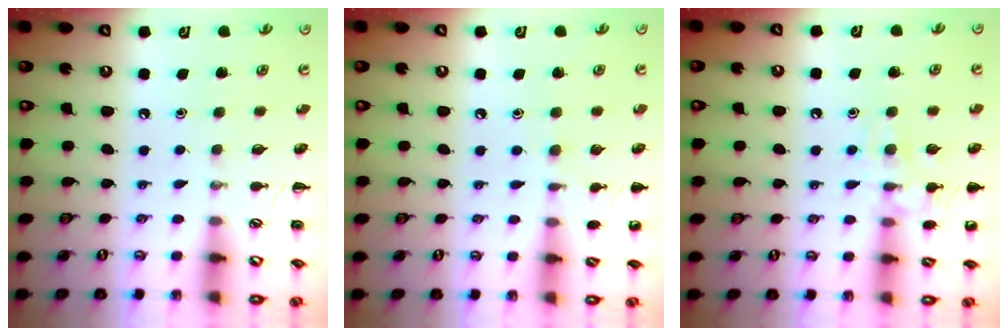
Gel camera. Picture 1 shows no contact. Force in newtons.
{"total": 6.0, "press": 5.8, "slide": 1.7}
{"total": 10.0, "press": 9.9, "slide": 1.1}